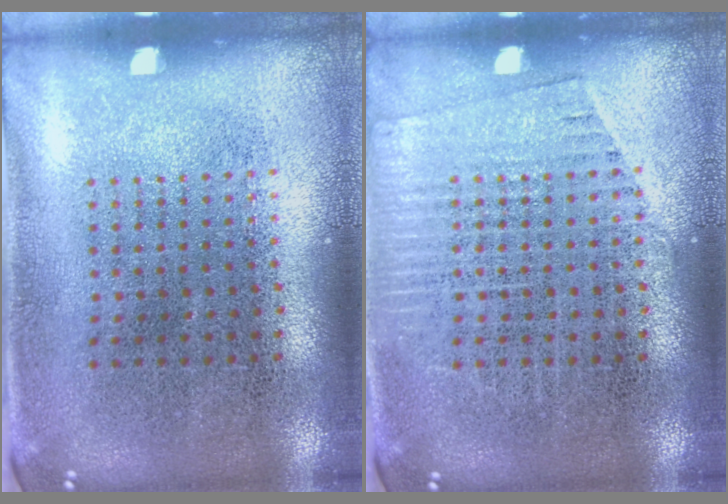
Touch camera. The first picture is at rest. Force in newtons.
{"total": 1.2, "press": 1.2, "slide": 0.1}